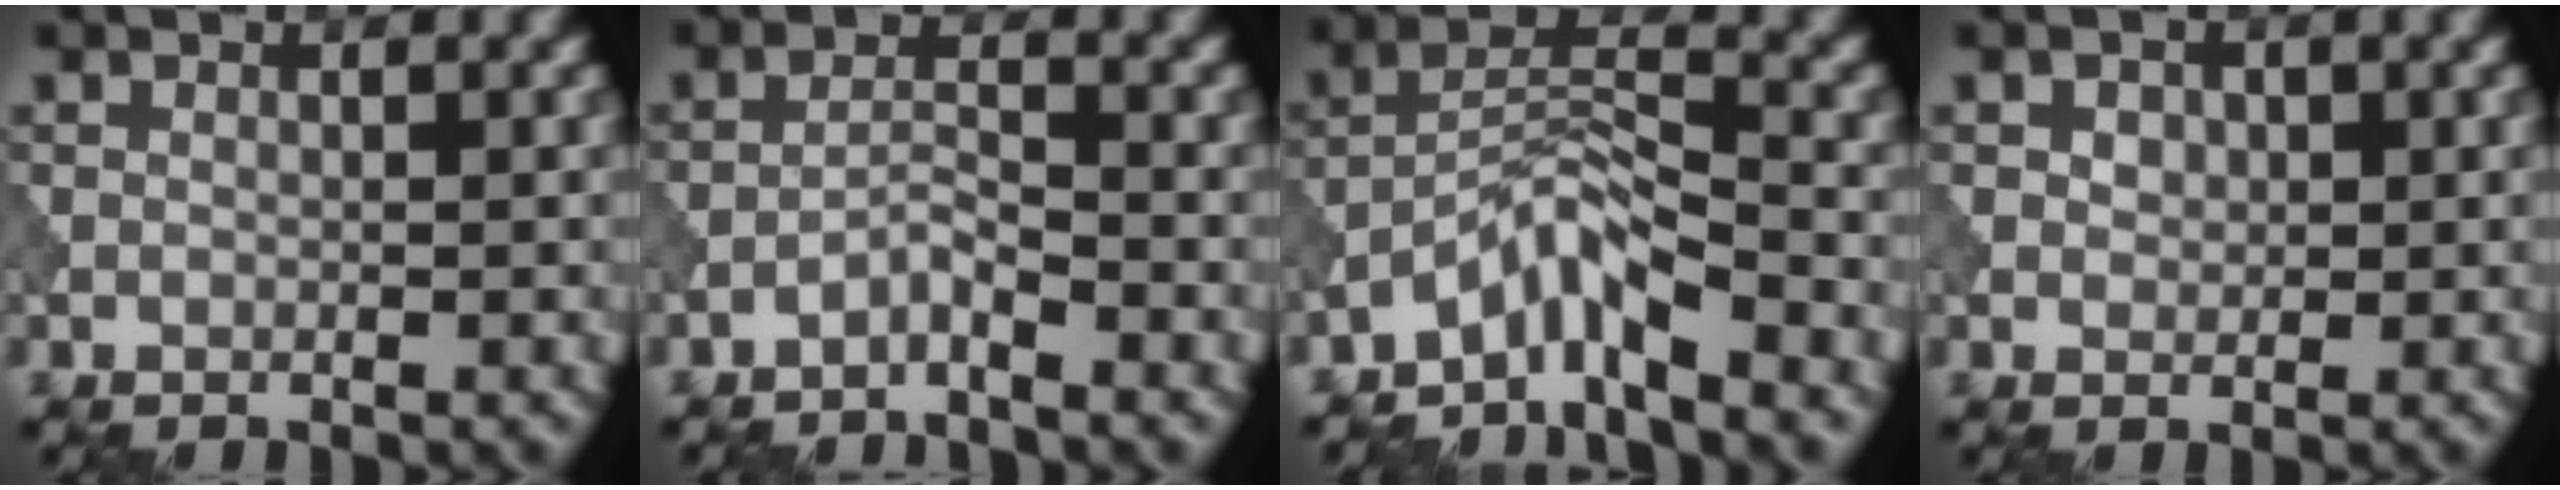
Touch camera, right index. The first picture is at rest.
{"total": 2.0, "force": [-1.6, 0.1, 1.1], "torque": [-0.020, 0.010, -0.036]}
{"total": 4.9, "force": [-3.9, 0.8, 3.0], "torque": [-0.049, 0.010, -0.083]}
{"total": 1.4, "force": [0.5, 1.2, 0.7], "torque": [-0.010, 0.003, 0.003]}